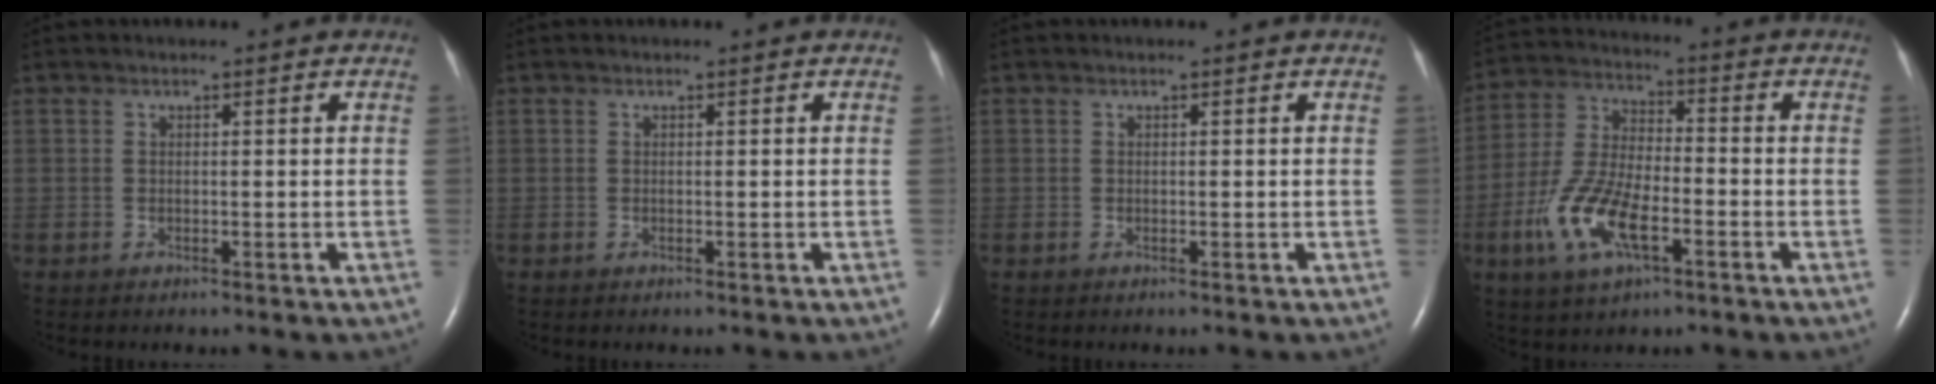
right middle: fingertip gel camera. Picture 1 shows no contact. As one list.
[{"total": 0.0}, {"total": 0.0}, {"total": 11.9, "force": [-4.7, 4.5, 9.9], "torque": [-0.219, 0.001, -0.087]}]